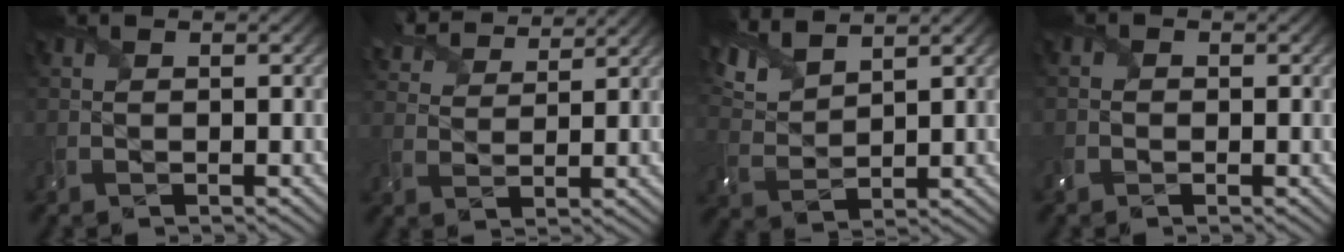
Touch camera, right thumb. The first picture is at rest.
{"total": 7.1, "force": [6.2, 1.9, 2.9], "torque": [-0.076, 0.018, 0.112]}
{"total": 6.1, "force": [4.9, 1.9, 3.1], "torque": [-0.088, 0.011, 0.103]}
{"total": 1.5, "force": [-0.8, 1.2, 0.4], "torque": [-0.008, -0.004, -0.019]}